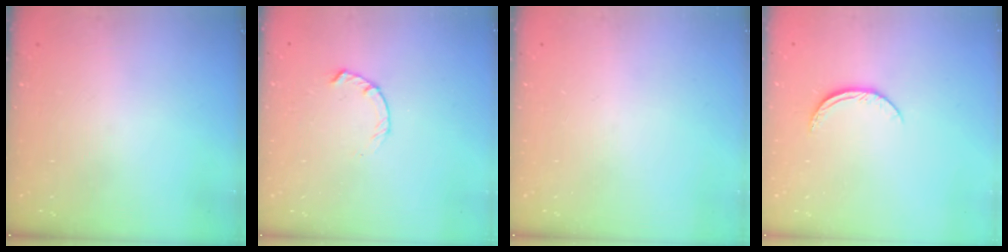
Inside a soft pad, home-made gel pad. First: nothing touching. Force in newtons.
{"total": 1.8, "press": 1.8, "slide": 0.3}
{"total": 0.0}
{"total": 6.2, "press": 6.1, "slide": 0.7}